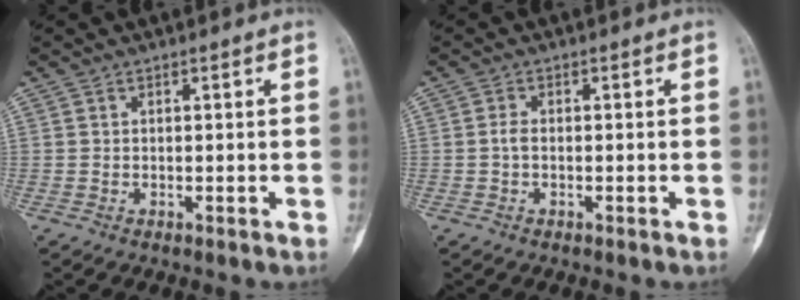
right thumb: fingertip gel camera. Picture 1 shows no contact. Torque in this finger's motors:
{"motor_torque": [-0.04, 0.10, 0.41, -0.05, 0.02]}